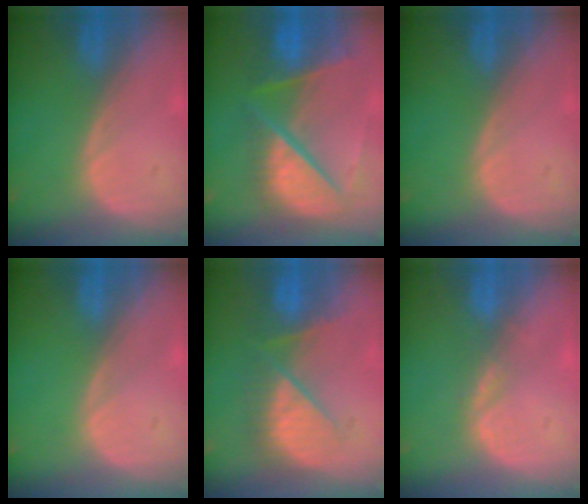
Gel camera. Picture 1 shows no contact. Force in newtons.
{"total": 11.0, "press": 9.2, "slide": 6.1}
{"total": 0.0}
{"total": 0.0}
{"total": 7.7, "press": 7.7, "slide": 0.6}
{"total": 2.3, "press": 1.8, "slide": 1.5}